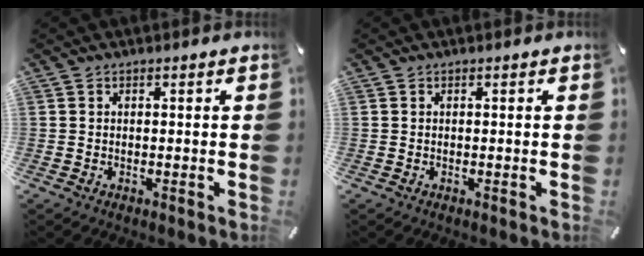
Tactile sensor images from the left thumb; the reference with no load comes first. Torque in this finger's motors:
{"motor_torque": [0.03, 0.03, 0.00, 0.00, 0.01]}